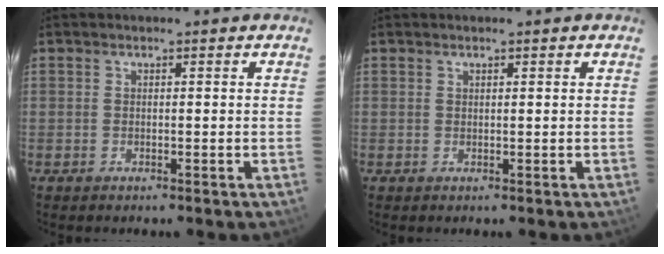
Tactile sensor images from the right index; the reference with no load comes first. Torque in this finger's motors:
{"motor_torque": [0.10, -0.02, -0.07, -0.01]}